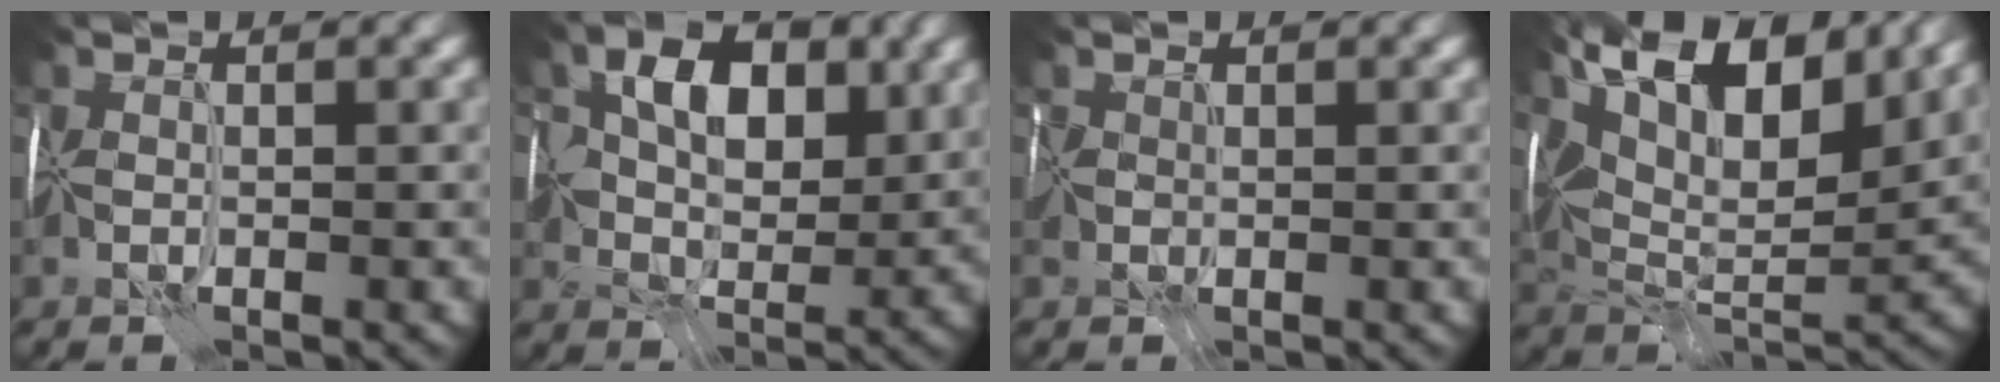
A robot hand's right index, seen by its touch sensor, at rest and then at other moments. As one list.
[{"total": 6.6, "force": [2.0, 4.5, 4.5], "torque": [-0.062, -0.002, 0.033]}, {"total": 1.5, "force": [0.2, 1.1, 1.0], "torque": [-0.035, 0.000, 0.007]}, {"total": 14.6, "force": [8.0, 6.4, 10.4], "torque": [-0.176, 0.024, 0.133]}]